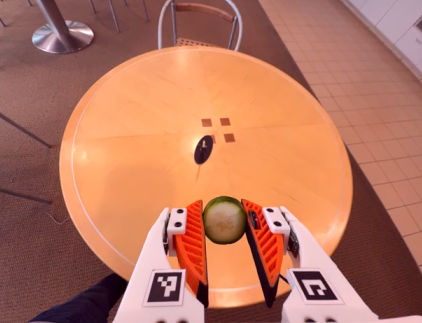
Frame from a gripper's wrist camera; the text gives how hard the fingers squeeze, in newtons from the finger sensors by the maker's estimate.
{"total": 6.4, "left": 6.2, "right": 6.6}